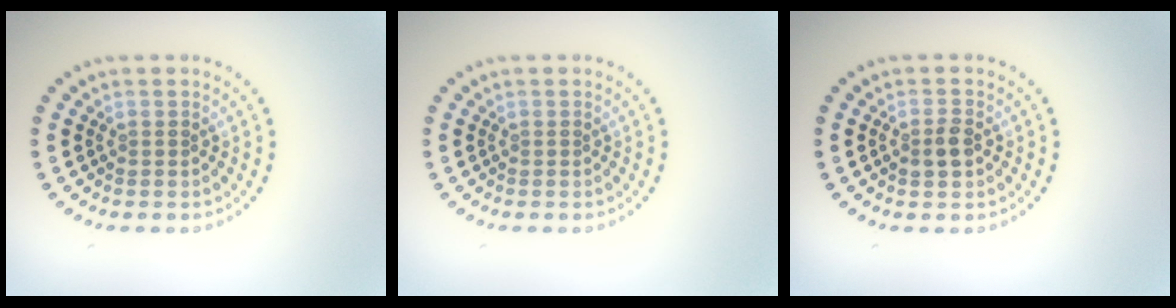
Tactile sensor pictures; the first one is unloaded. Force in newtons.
{"total": 0.0}
{"total": 1.8, "press": 1.7, "slide": 0.4}